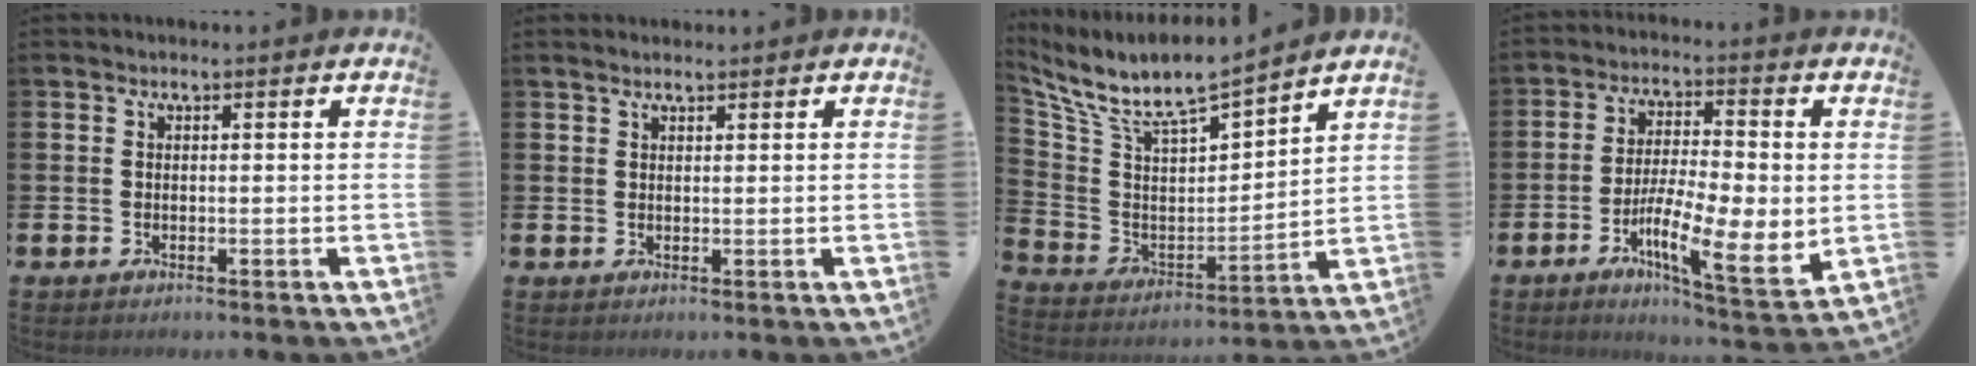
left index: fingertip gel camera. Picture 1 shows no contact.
{"total": 1.5, "force": [1.3, 0.4, 0.4], "torque": [0.001, -0.001, 0.022]}
{"total": 7.9, "force": [7.3, 1.2, 2.6], "torque": [-0.085, -0.062, 0.120]}
{"total": 9.2, "force": [-1.9, 2.0, 8.8], "torque": [-0.139, -0.027, -0.032]}